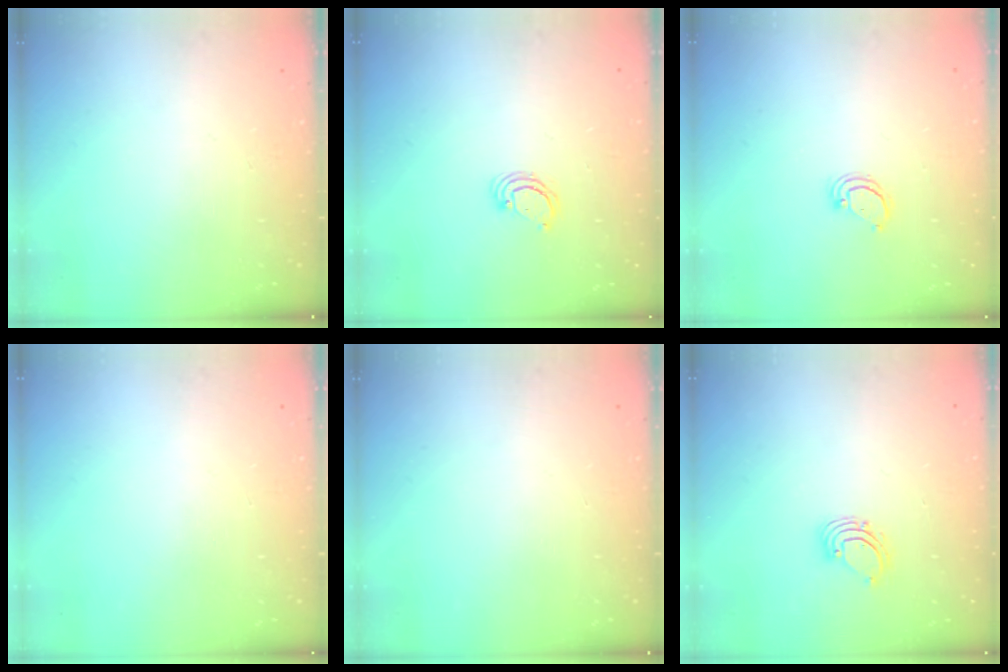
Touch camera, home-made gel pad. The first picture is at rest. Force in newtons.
{"total": 2.7, "press": 2.7, "slide": 0.2}
{"total": 2.8, "press": 2.8, "slide": 0.2}
{"total": 0.0}
{"total": 0.0}
{"total": 2.6, "press": 2.6, "slide": 0.2}